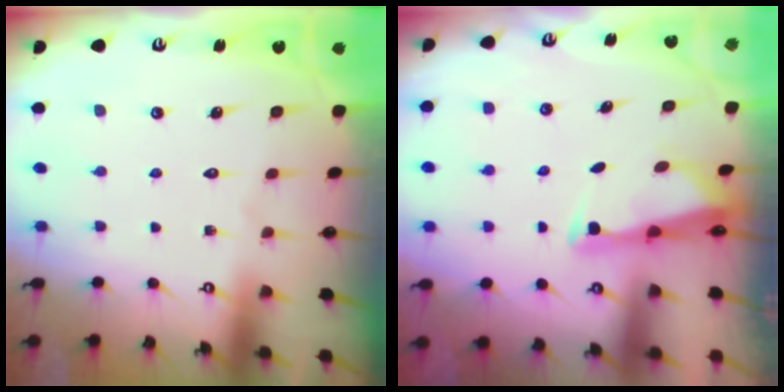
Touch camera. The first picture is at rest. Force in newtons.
{"total": 2.7, "press": 2.6, "slide": 0.7}